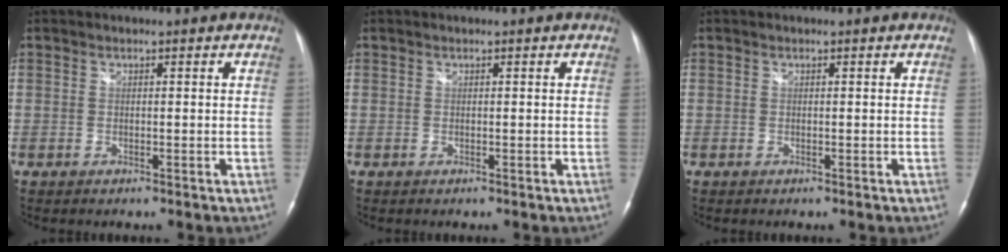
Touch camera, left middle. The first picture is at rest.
{"total": 0.0}
{"total": 0.0}